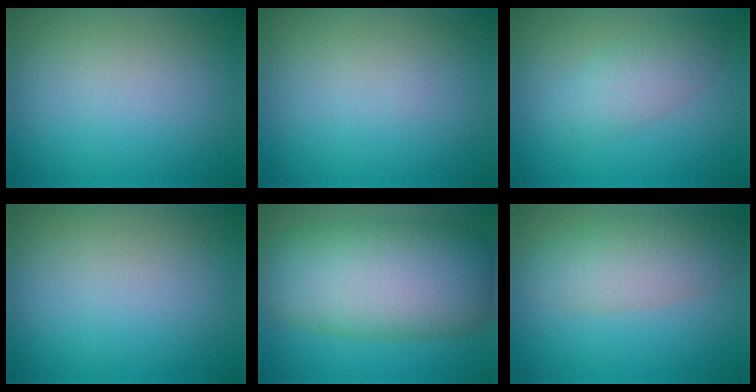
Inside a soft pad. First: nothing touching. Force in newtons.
{"total": 0.0}
{"total": 2.9, "press": 2.9, "slide": 0.1}
{"total": 0.0}
{"total": 12.0, "press": 12.0, "slide": 0.2}
{"total": 4.6, "press": 4.6, "slide": 0.2}